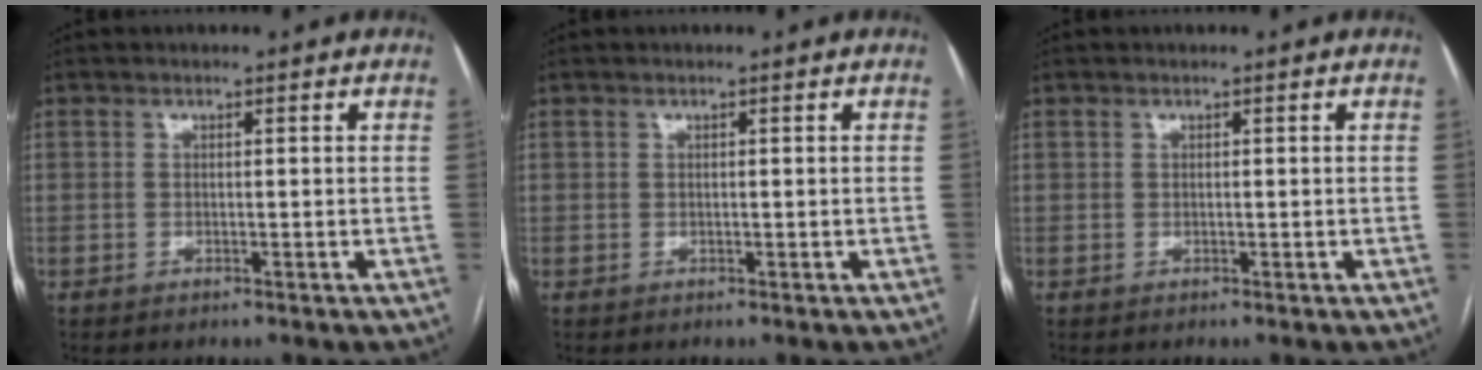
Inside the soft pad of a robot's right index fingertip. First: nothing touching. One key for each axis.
{"total": 0.0}
{"total": 0.0}